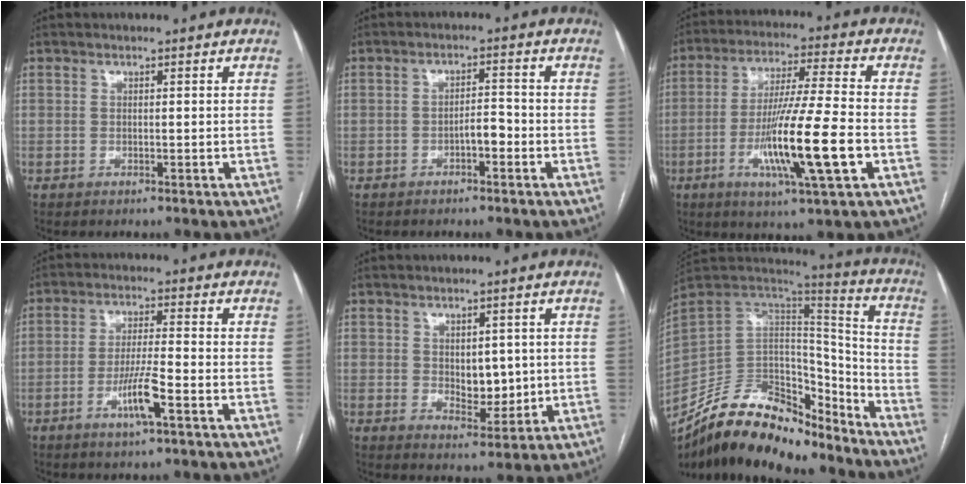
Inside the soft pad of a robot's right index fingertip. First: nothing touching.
{"total": 2.8, "force": [-1.4, 0.9, 2.3], "torque": [-0.032, 0.007, -0.022]}
{"total": 15.1, "force": [-4.4, 0.1, 14.5], "torque": [-0.271, -0.019, -0.080]}
{"total": 6.2, "force": [-2.8, 0.0, 5.5], "torque": [-0.107, -0.007, -0.053]}
{"total": 5.2, "force": [0.4, 3.0, 4.2], "torque": [-0.059, -0.004, 0.018]}
{"total": 22.9, "force": [-18.4, 9.5, 9.7], "torque": [-0.195, 0.029, -0.308]}